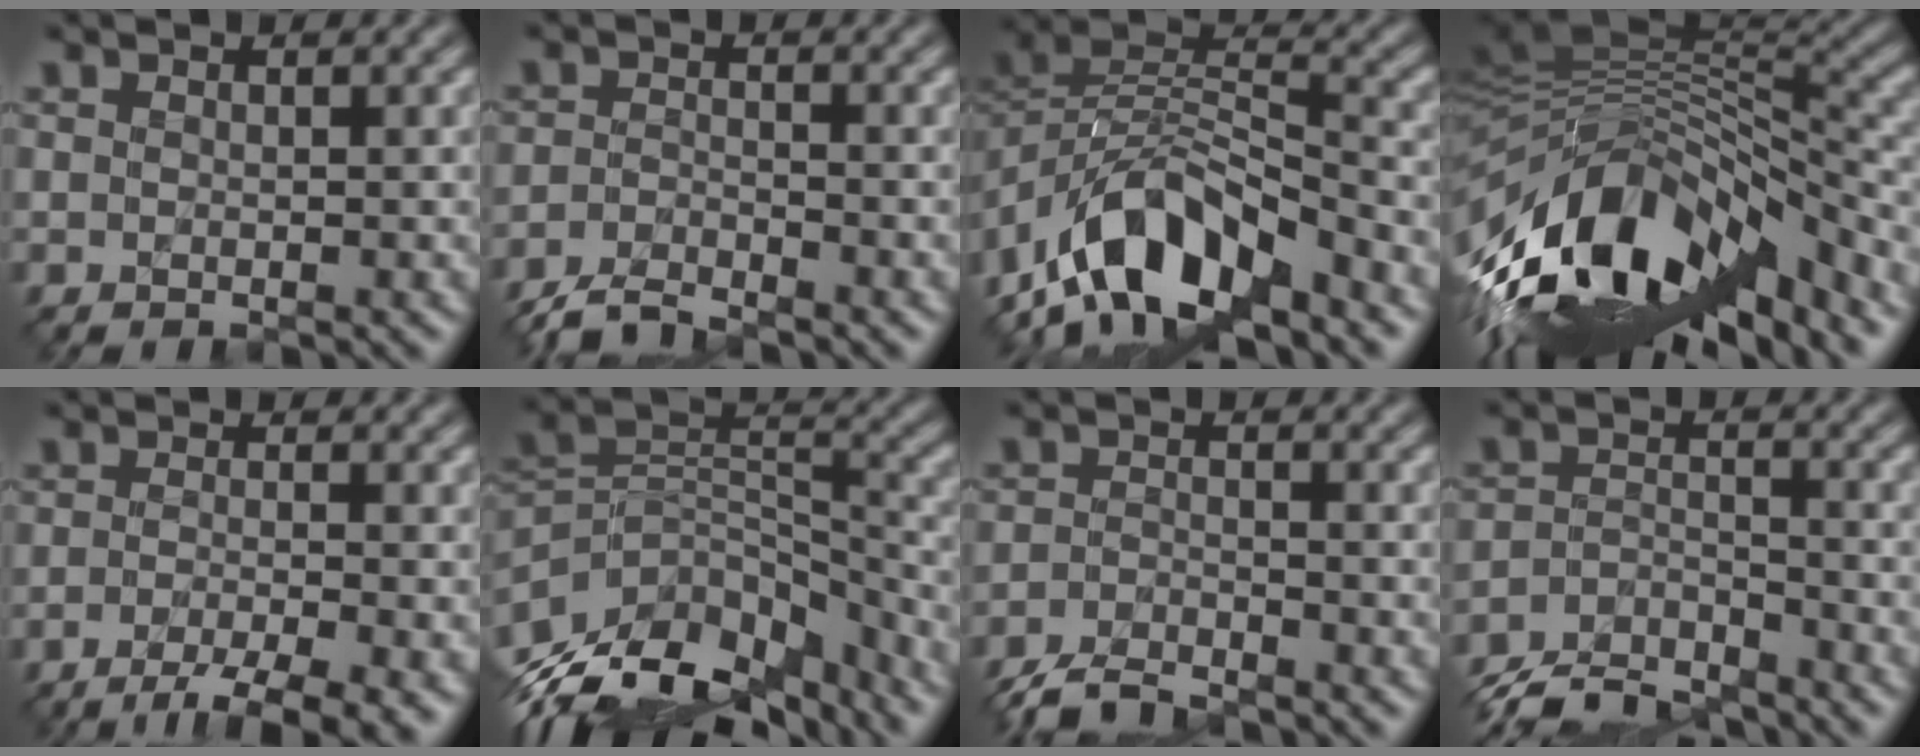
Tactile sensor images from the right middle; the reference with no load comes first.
{"total": 3.0, "force": [-3.0, -0.1, 0.1], "torque": [-0.025, 0.000, -0.064]}
{"total": 8.7, "force": [-5.9, 3.9, 5.0], "torque": [-0.096, 0.012, -0.112]}
{"total": 13.6, "force": [-5.6, 6.2, 10.8], "torque": [-0.215, 0.019, -0.102]}
{"total": 5.2, "force": [-3.6, 0.7, 3.7], "torque": [-0.067, -0.002, -0.057]}
{"total": 11.9, "force": [-8.7, 6.0, 5.6], "torque": [-0.154, 0.022, -0.144]}
{"total": 3.3, "force": [-3.3, 0.0, 0.1], "torque": [-0.025, -0.002, -0.069]}
{"total": 5.4, "force": [-5.3, 0.7, 0.3], "torque": [-0.027, -0.005, -0.100]}